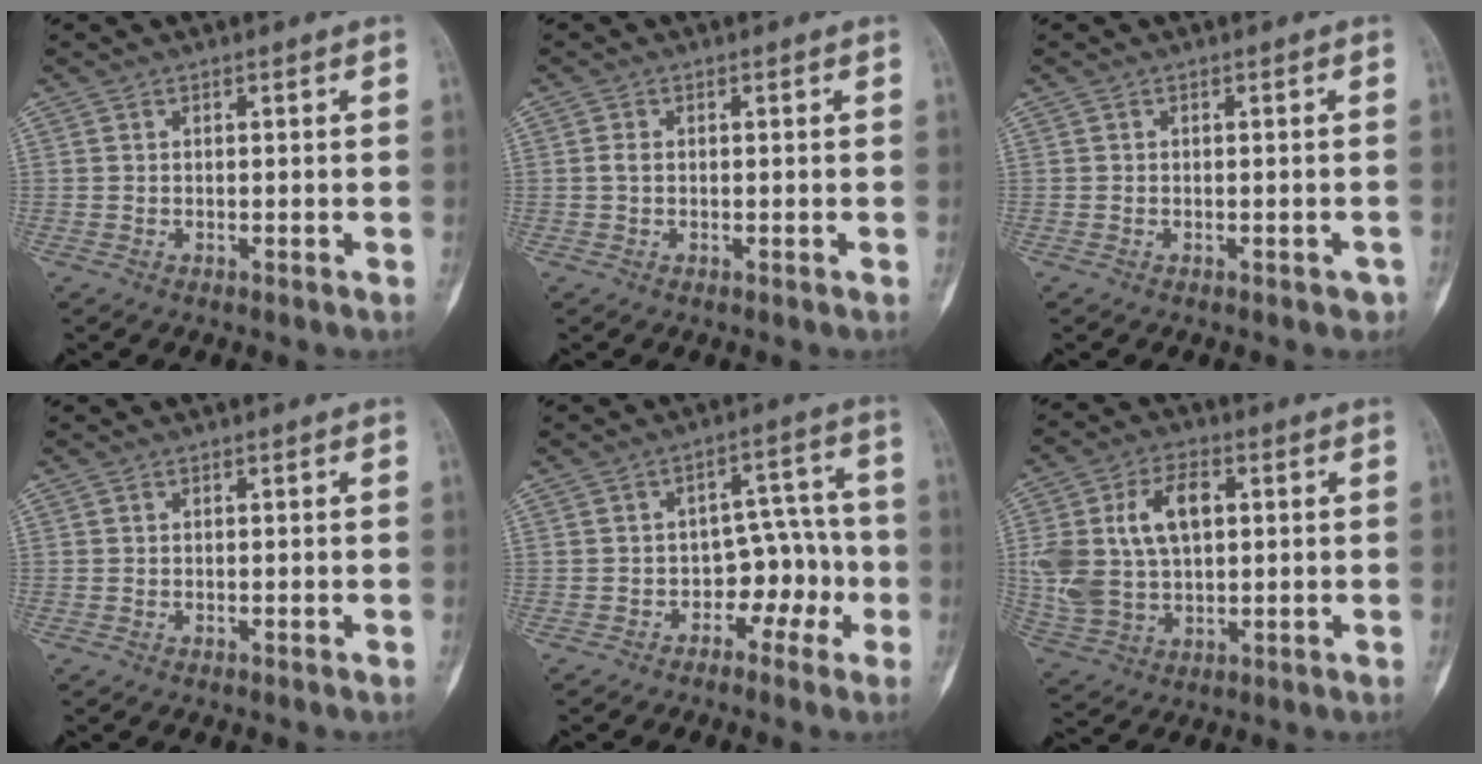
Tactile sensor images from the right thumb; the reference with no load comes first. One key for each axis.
{"total": 1.1, "fx": 0.0, "fy": 0.7, "fz": 0.8, "tx": -0.017, "ty": 0.001, "tz": -0.002}
{"total": 1.4, "fx": -0.9, "fy": 0.9, "fz": 0.7, "tx": 0.001, "ty": 0.006, "tz": -0.010}
{"total": 0.0}
{"total": 7.9, "fx": -3.0, "fy": 5.6, "fz": 4.7, "tx": -0.022, "ty": 0.050, "tz": -0.047}
{"total": 14.9, "fx": 2.9, "fy": 9.4, "fz": 11.2, "tx": -0.209, "ty": 0.009, "tz": 0.062}